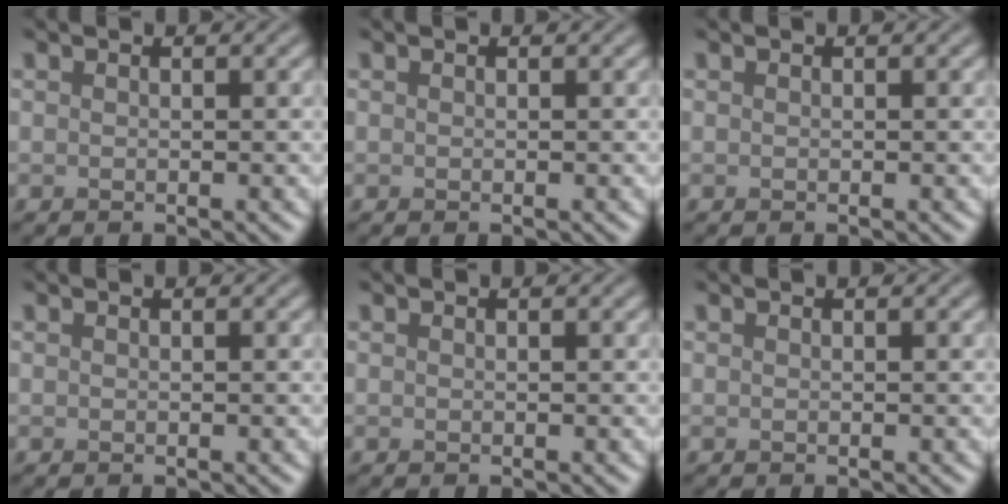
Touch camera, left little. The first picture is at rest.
{"total": 0.0}
{"total": 0.0}
{"total": 0.0}
{"total": 0.0}
{"total": 0.0}